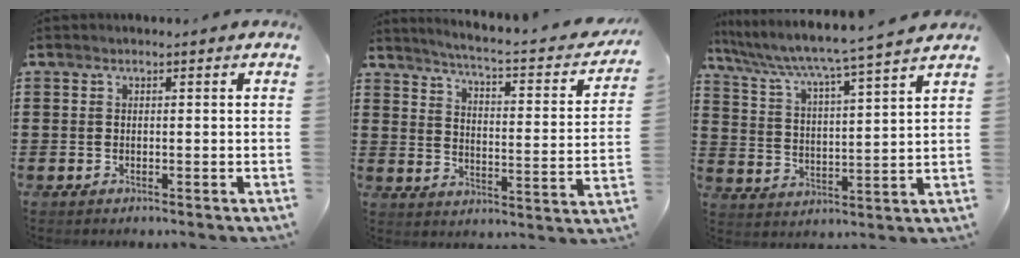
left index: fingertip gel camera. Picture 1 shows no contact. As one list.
[{"total": 3.4, "force": [2.8, -0.6, 1.9], "torque": [-0.055, -0.033, 0.035]}, {"total": 4.2, "force": [3.6, -0.7, 2.1], "torque": [-0.062, -0.037, 0.048]}]